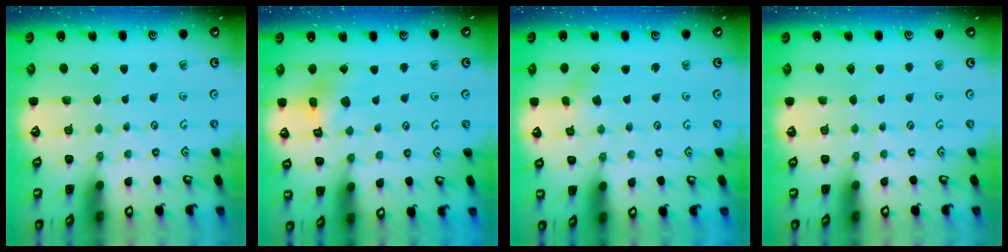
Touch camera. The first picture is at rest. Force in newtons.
{"total": 8.0, "press": 8.0, "slide": 0.7}
{"total": 2.1, "press": 2.0, "slide": 0.3}
{"total": 0.0}